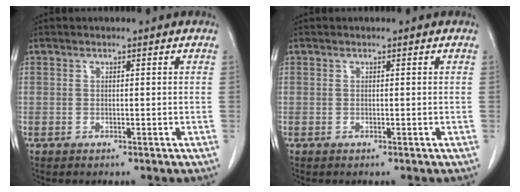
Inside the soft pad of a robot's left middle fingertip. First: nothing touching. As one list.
[{"total": 0.0}]